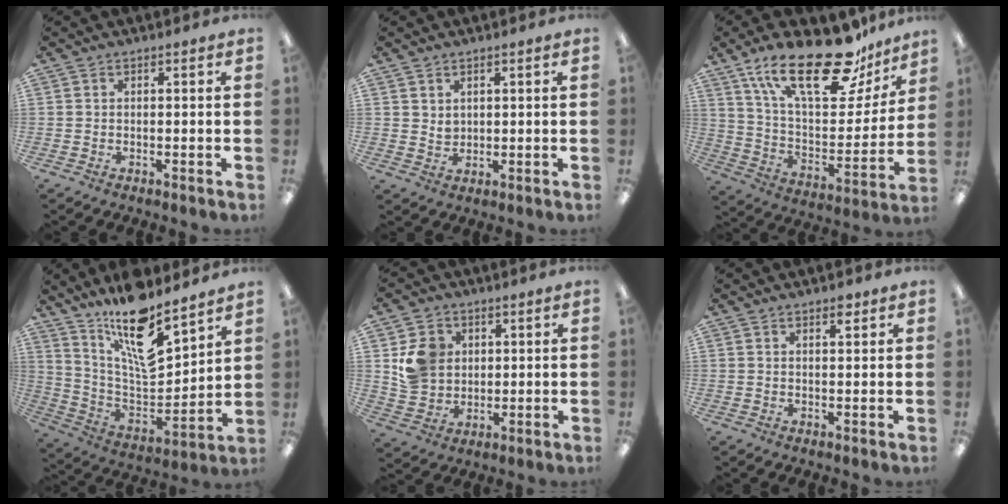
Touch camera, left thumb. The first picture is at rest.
{"total": 2.4, "force": [1.6, 1.7, 0.4], "torque": [-0.002, -0.005, 0.029]}
{"total": 26.6, "force": [18.0, 10.0, 16.8], "torque": [-0.262, -0.110, 0.306]}
{"total": 16.9, "force": [12.7, 5.1, 9.8], "torque": [-0.178, -0.098, 0.221]}
{"total": 8.9, "force": [3.0, 7.8, 3.0], "torque": [-0.059, 0.003, 0.065]}
{"total": 2.3, "force": [1.7, 0.7, 1.3], "torque": [-0.012, -0.007, 0.027]}